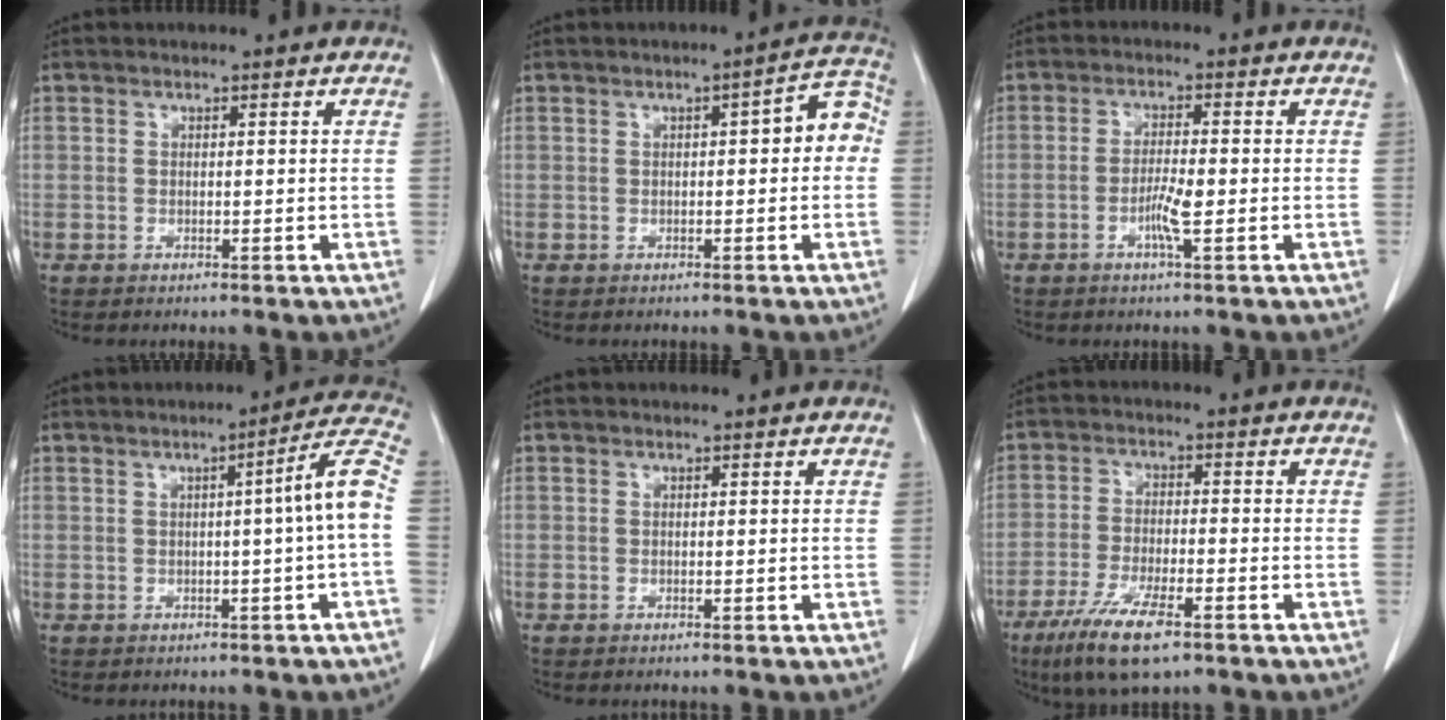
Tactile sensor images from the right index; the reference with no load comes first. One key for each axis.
{"total": 5.7, "fx": 0.4, "fy": 1.7, "fz": 5.4, "tx": -0.060, "ty": 0.029, "tz": 0.001}
{"total": 3.9, "fx": -1.2, "fy": 0.1, "fz": 3.7, "tx": -0.073, "ty": -0.004, "tz": -0.025}
{"total": 7.1, "fx": -0.3, "fy": -1.2, "fz": 7.0, "tx": -0.091, "ty": 0.014, "tz": -0.004}
{"total": 0.0}
{"total": 9.3, "fx": -5.8, "fy": 1.9, "fz": 7.1, "tx": -0.138, "ty": -0.019, "tz": -0.099}